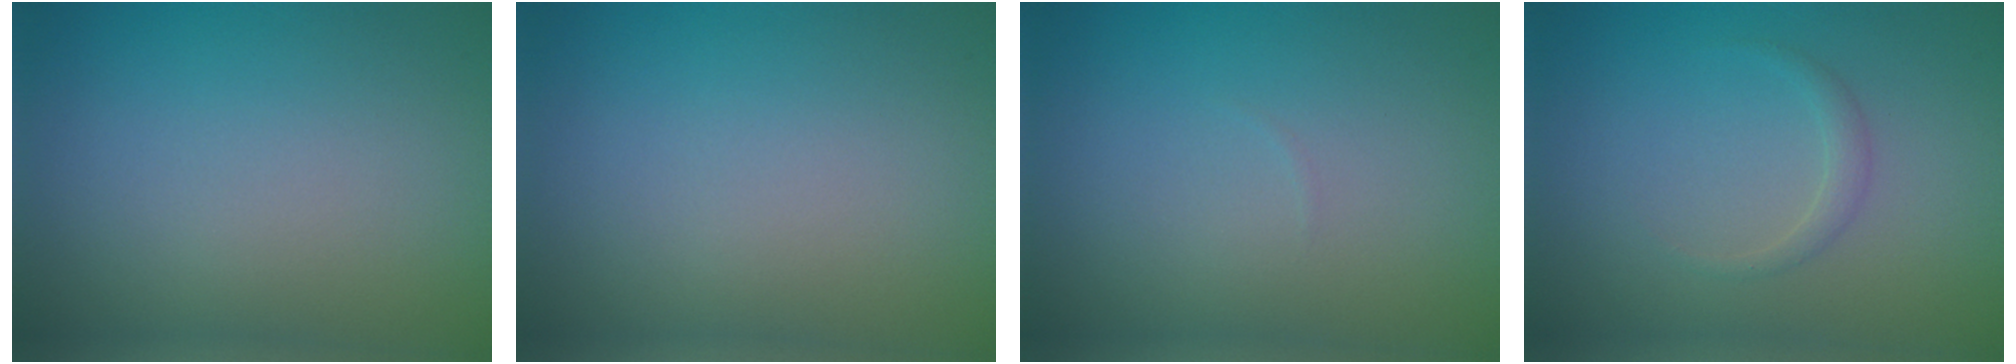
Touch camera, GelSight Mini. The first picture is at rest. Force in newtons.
{"total": 0.0}
{"total": 0.0}
{"total": 1.1, "press": 1.1, "slide": 0.0}